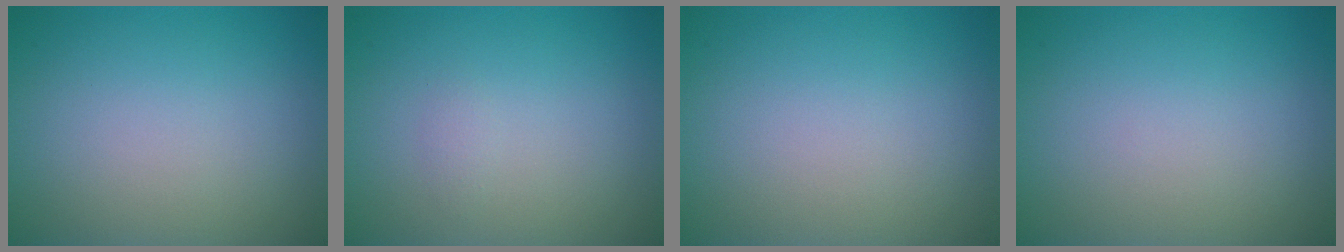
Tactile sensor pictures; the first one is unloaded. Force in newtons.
{"total": 0.5, "press": 0.5, "slide": 0.1}
{"total": 0.0}
{"total": 0.0}